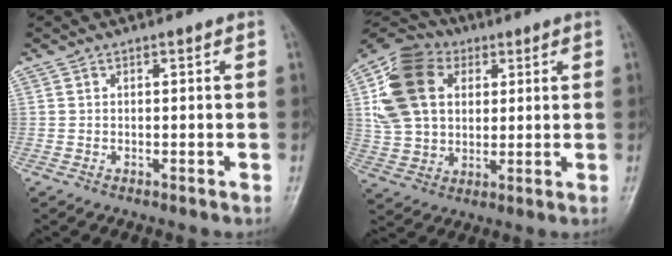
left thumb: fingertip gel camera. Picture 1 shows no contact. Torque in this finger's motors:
{"motor_torque": [0.74, 2.28, 1.05, -0.34, 0.36]}